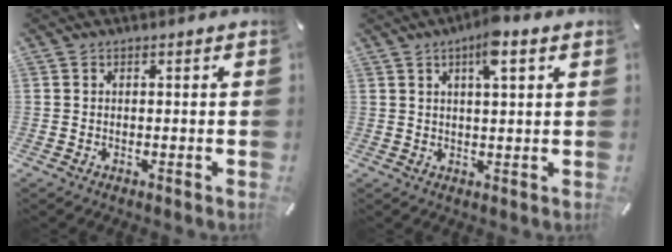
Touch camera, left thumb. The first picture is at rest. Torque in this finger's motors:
{"motor_torque": [1.30, 1.15, 0.83, -0.81, 0.22]}